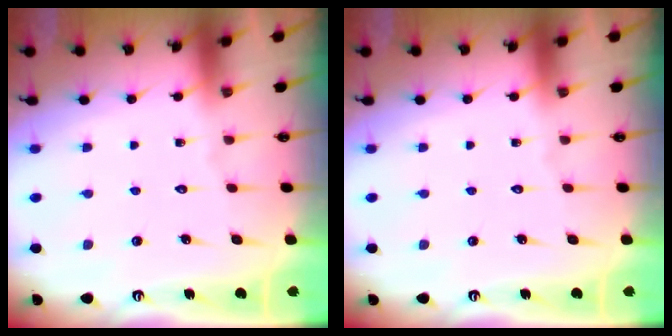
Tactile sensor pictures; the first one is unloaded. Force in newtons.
{"total": 0.0}